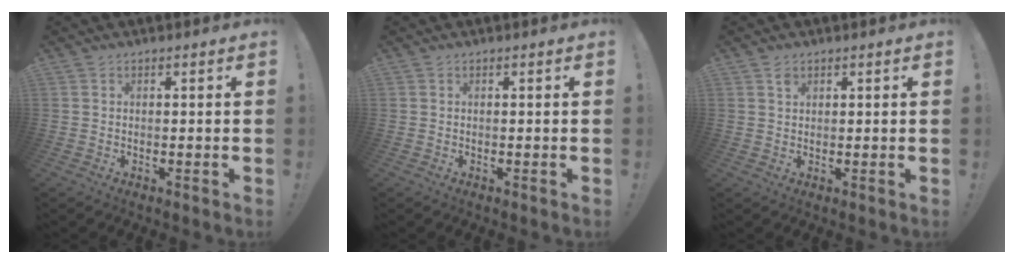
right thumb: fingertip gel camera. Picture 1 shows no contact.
{"total": 0.0}
{"total": 1.6, "force": [1.1, 1.1, 0.5], "torque": [-0.003, -0.003, 0.019]}